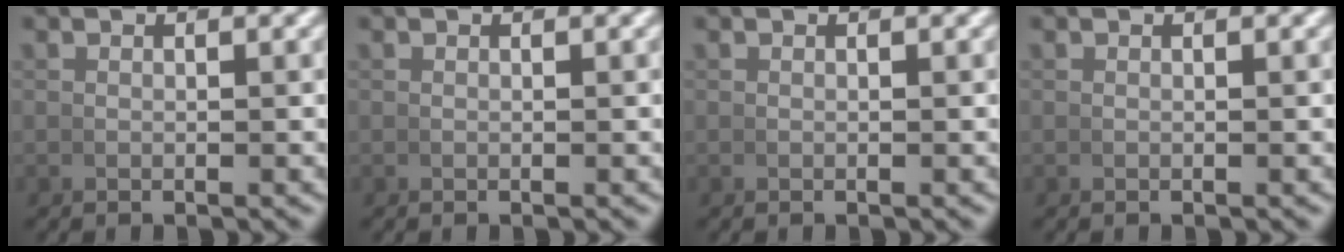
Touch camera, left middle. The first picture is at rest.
{"total": 0.0}
{"total": 0.0}
{"total": 0.0}